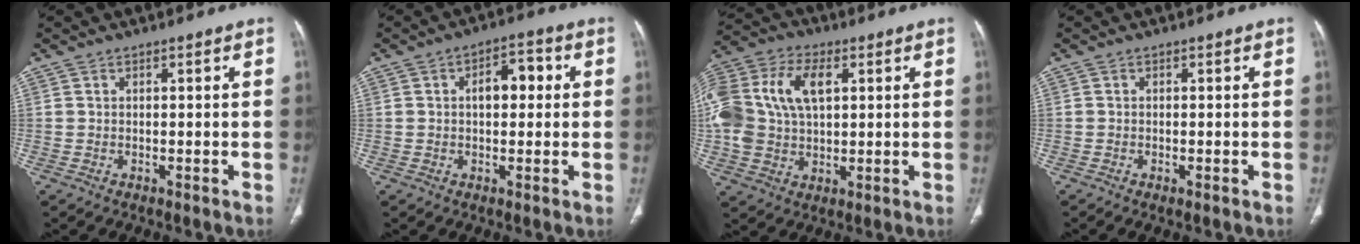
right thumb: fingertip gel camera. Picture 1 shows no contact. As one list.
[{"total": 6.2, "force": [0.9, 3.6, 5.0], "torque": [-0.058, 0.020, 0.007]}, {"total": 20.0, "force": [4.6, 12.9, 14.5], "torque": [-0.331, 0.023, 0.084]}, {"total": 1.0, "force": [-0.5, 0.3, 0.8], "torque": [-0.015, -0.002, -0.006]}]